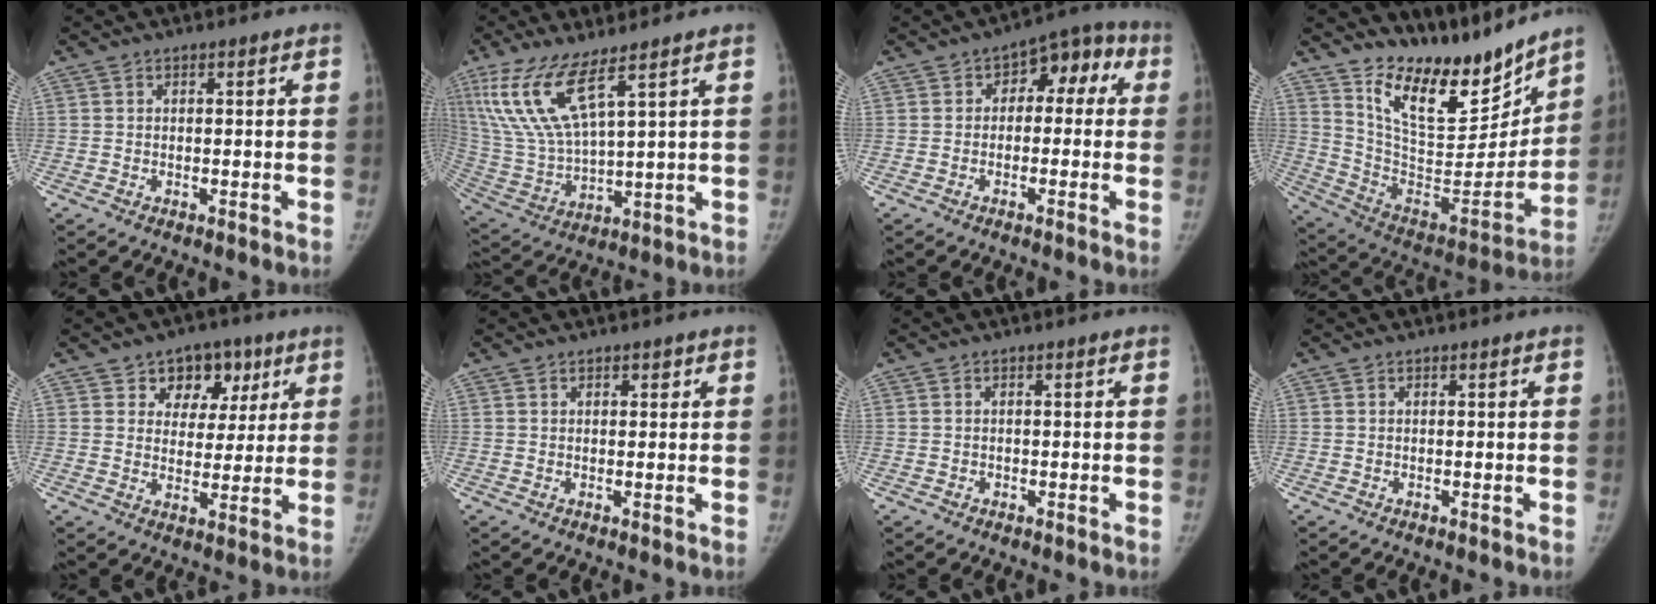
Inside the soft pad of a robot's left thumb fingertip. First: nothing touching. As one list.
[{"total": 13.8, "force": [8.0, 3.6, 10.7], "torque": [-0.241, -0.037, 0.178]}, {"total": 8.0, "force": [0.6, 5.4, 5.9], "torque": [-0.031, 0.044, -0.008]}, {"total": 20.5, "force": [16.8, 6.9, 9.4], "torque": [-0.089, -0.120, 0.294]}, {"total": 9.3, "force": [4.6, 7.2, 3.6], "torque": [-0.002, -0.011, 0.065]}, {"total": 1.0, "force": [0.6, 0.6, 0.5], "torque": [0.001, -0.002, 0.006]}, {"total": 0.7, "force": [-0.4, 0.7, 0.0], "torque": [0.004, 0.005, -0.009]}, {"total": 0.0}]